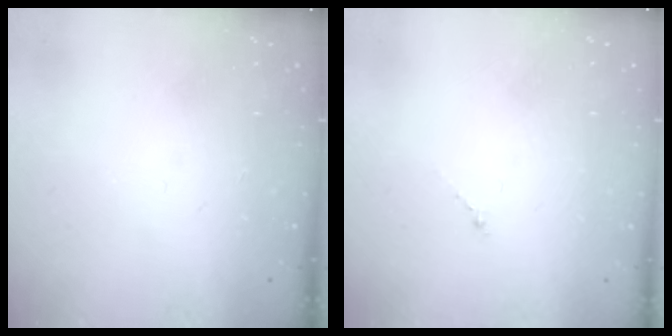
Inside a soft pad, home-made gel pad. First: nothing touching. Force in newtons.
{"total": 0.0}